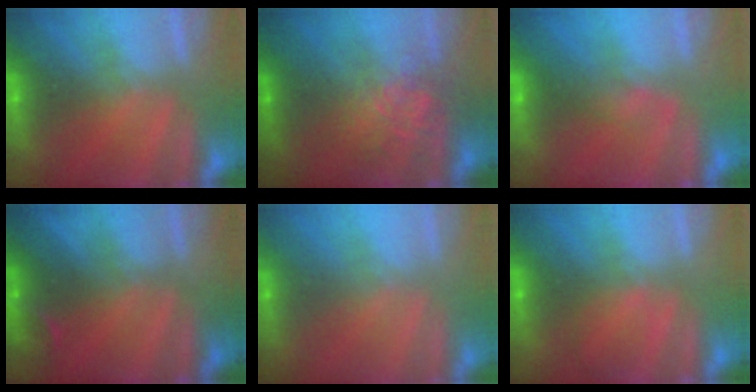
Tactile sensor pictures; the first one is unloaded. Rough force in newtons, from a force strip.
{"total": 5.6}
{"total": 3.0}
{"total": 2.9}
{"total": 2.7}
{"total": 2.1}